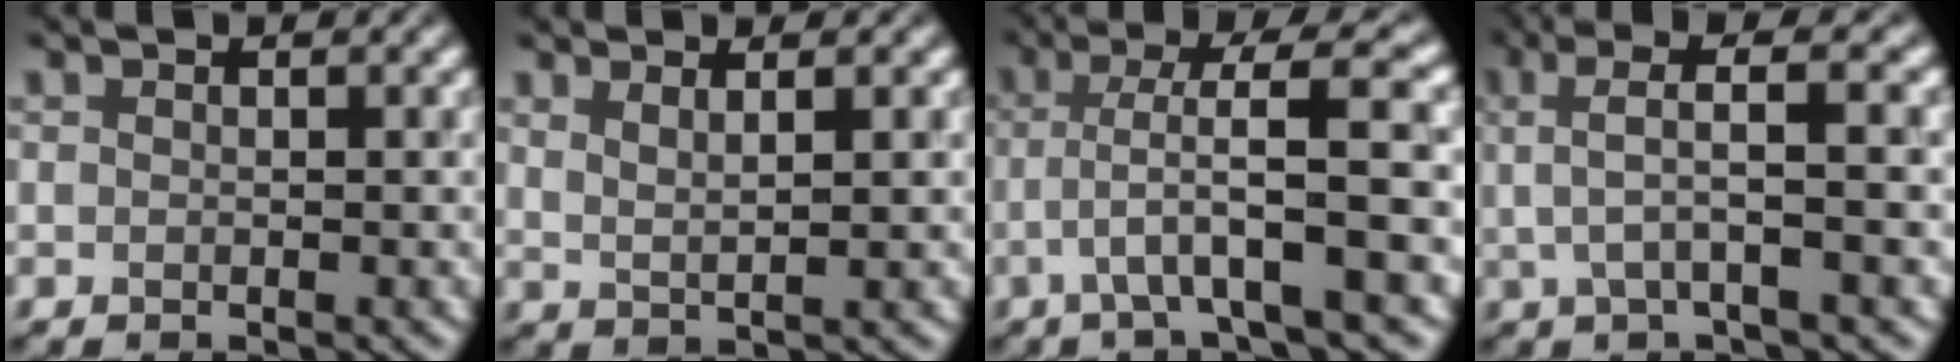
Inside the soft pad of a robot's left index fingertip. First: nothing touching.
{"total": 2.2, "force": [1.5, 0.6, 1.4], "torque": [-0.011, 0.004, 0.020]}
{"total": 6.0, "force": [-1.0, 0.5, 5.9], "torque": [-0.093, 0.016, -0.013]}
{"total": 4.0, "force": [1.1, 0.6, 3.8], "torque": [-0.069, 0.017, 0.027]}